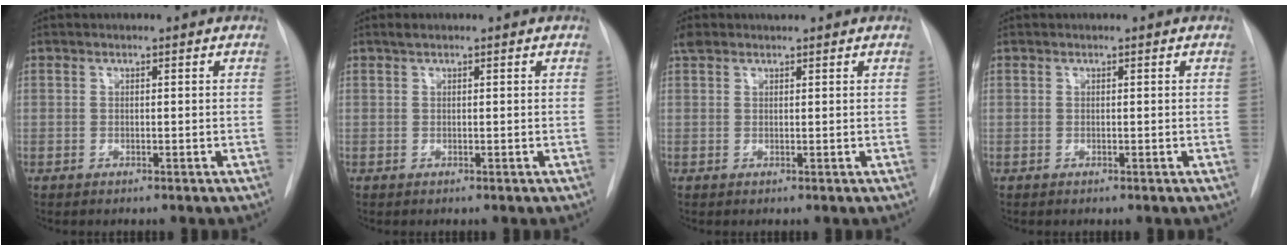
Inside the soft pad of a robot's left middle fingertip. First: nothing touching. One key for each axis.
{"total": 0.7, "fx": 0.6, "fy": 0.1, "fz": 0.4, "tx": -0.014, "ty": 0.008, "tz": 0.012}
{"total": 2.3, "fx": 2.0, "fy": 0.8, "fz": 0.8, "tx": -0.021, "ty": 0.022, "tz": 0.035}
{"total": 0.0}